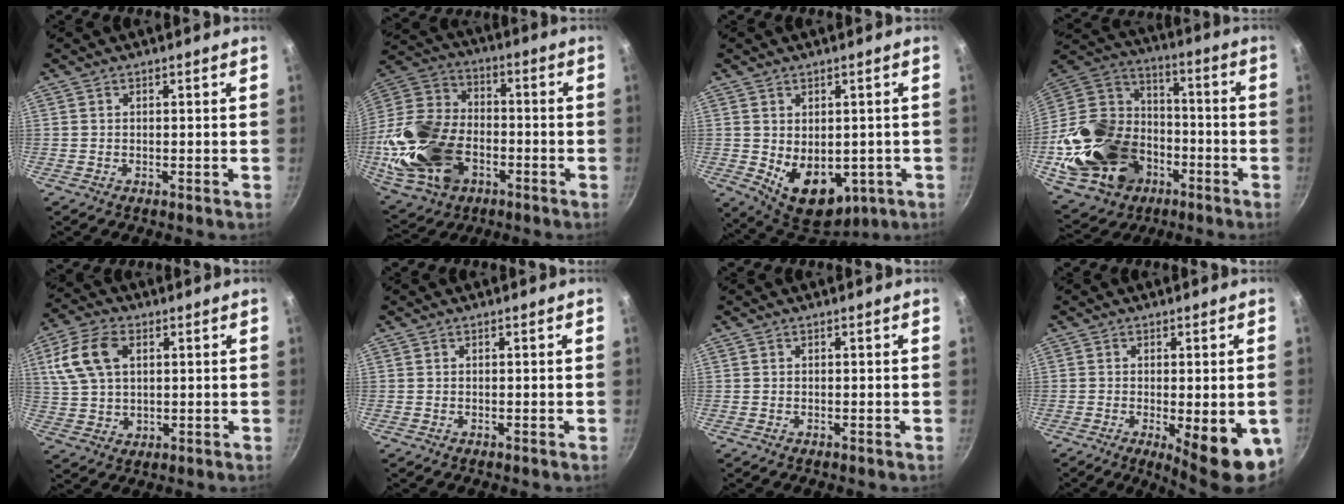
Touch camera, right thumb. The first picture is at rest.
{"total": 22.8, "force": [-6.0, 15.8, 15.3], "torque": [-0.301, 0.038, -0.104]}
{"total": 12.4, "force": [-2.3, 8.4, 8.8], "torque": [-0.096, -0.016, -0.006]}
{"total": 27.0, "force": [-8.5, 20.4, 15.6], "torque": [-0.262, 0.063, -0.131]}
{"total": 11.8, "force": [3.6, 7.7, 8.2], "torque": [-0.151, 0.005, 0.068]}
{"total": 0.0}
{"total": 0.0}
{"total": 13.1, "force": [-4.1, 3.7, 11.9], "torque": [-0.137, -0.009, -0.046]}